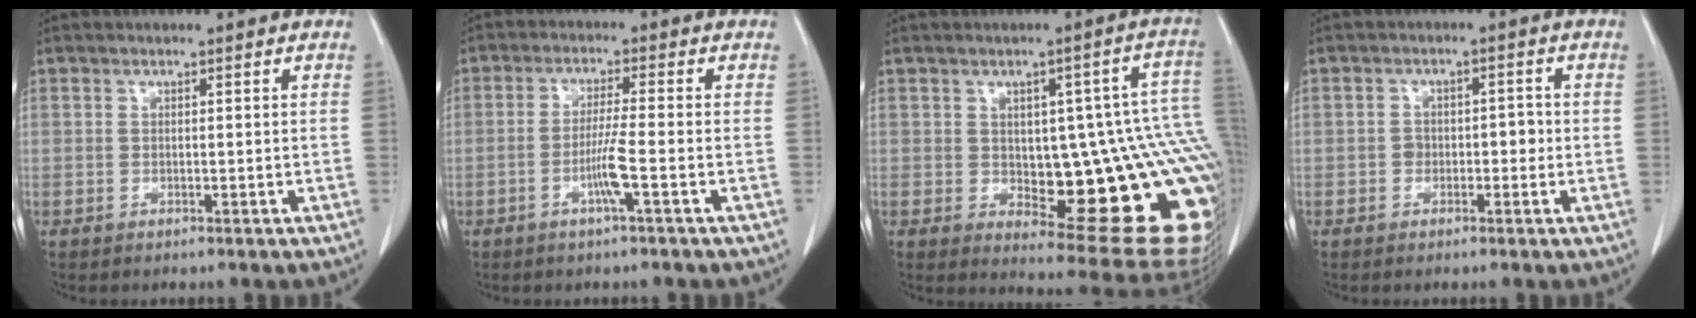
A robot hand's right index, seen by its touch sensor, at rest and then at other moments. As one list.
[{"total": 4.7, "force": [-1.7, -0.6, 4.4], "torque": [-0.085, -0.006, -0.036]}, {"total": 22.6, "force": [-2.7, 7.4, 21.1], "torque": [-0.168, 0.020, -0.009]}, {"total": 3.0, "force": [-0.7, 2.1, 2.0], "torque": [-0.025, 0.018, -0.009]}]